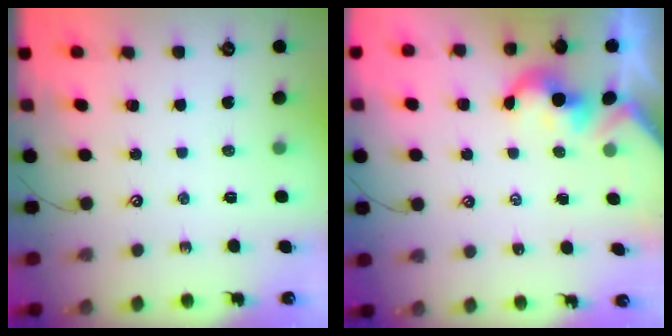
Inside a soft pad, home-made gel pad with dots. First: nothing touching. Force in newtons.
{"total": 2.0, "press": 2.0, "slide": 0.4}